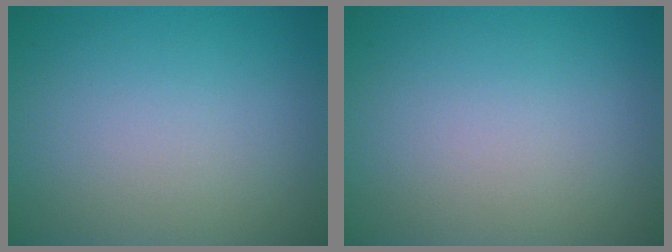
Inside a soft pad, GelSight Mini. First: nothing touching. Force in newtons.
{"total": 0.0}